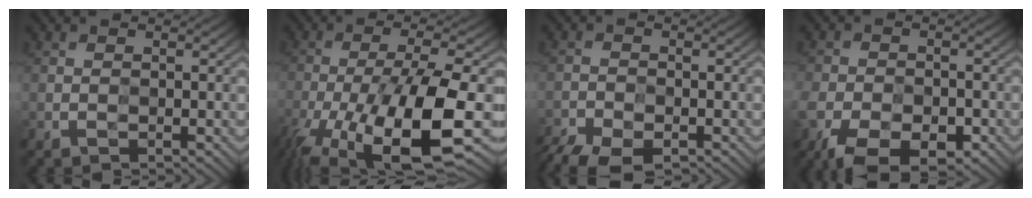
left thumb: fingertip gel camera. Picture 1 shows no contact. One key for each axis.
{"total": 16.2, "fx": -8.5, "fy": 4.3, "fz": 13.1, "tx": -0.260, "ty": -0.031, "tz": -0.143}
{"total": 6.6, "fx": -5.6, "fy": 2.1, "fz": 2.8, "tx": -0.056, "ty": -0.020, "tz": -0.100}
{"total": 8.6, "fx": -5.8, "fy": 4.4, "fz": 4.7, "tx": -0.099, "ty": -0.023, "tz": -0.100}